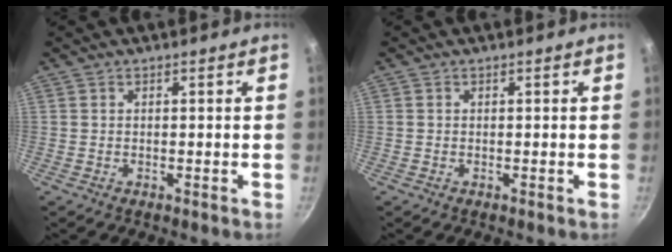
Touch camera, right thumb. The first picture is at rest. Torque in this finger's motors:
{"motor_torque": [-0.27, 0.00, -0.26, 0.08, 0.05]}